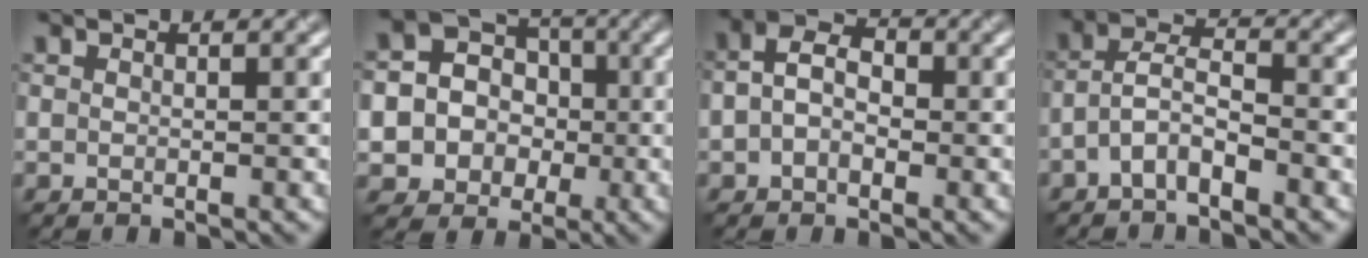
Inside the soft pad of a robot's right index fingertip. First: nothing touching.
{"total": 9.2, "force": [-1.6, 8.7, 2.5], "torque": [-0.056, 0.003, -0.050]}
{"total": 3.7, "force": [-0.2, 2.6, 2.6], "torque": [-0.047, 0.008, -0.016]}
{"total": 3.1, "force": [-1.8, 1.1, 2.3], "torque": [-0.047, 0.011, -0.045]}